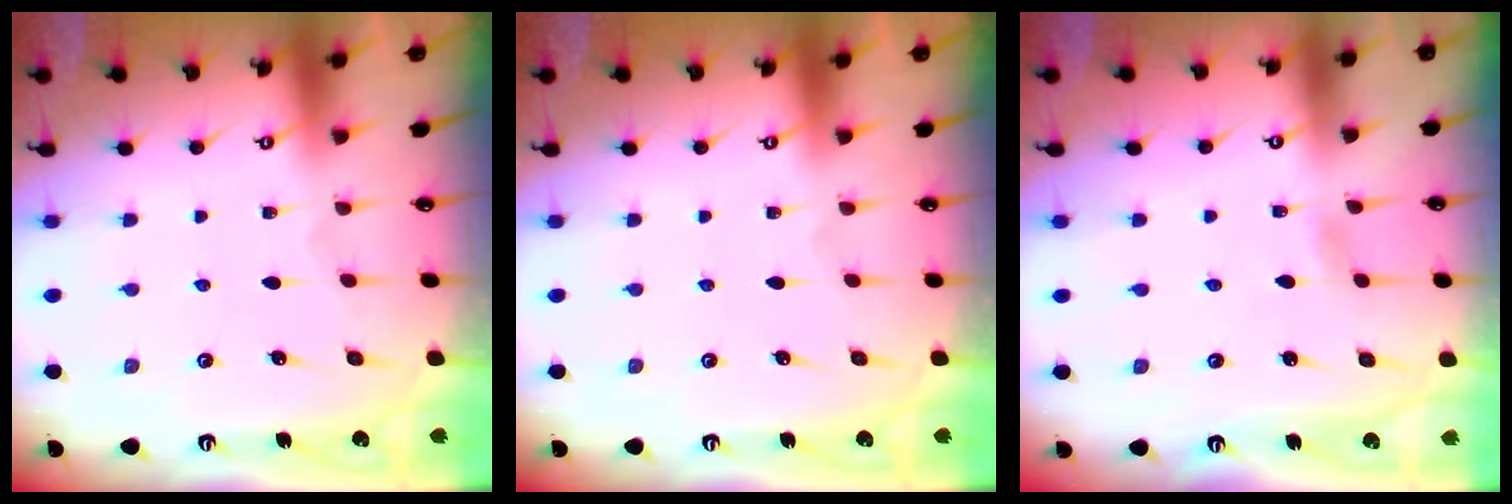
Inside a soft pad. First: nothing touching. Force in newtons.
{"total": 0.0}
{"total": 2.6, "press": 2.6, "slide": 0.3}